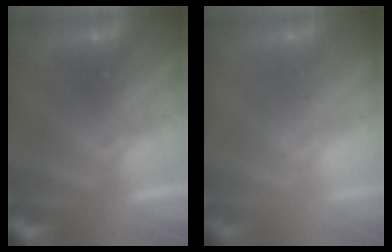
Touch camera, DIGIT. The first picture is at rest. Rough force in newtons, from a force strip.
{"total": 2.4}